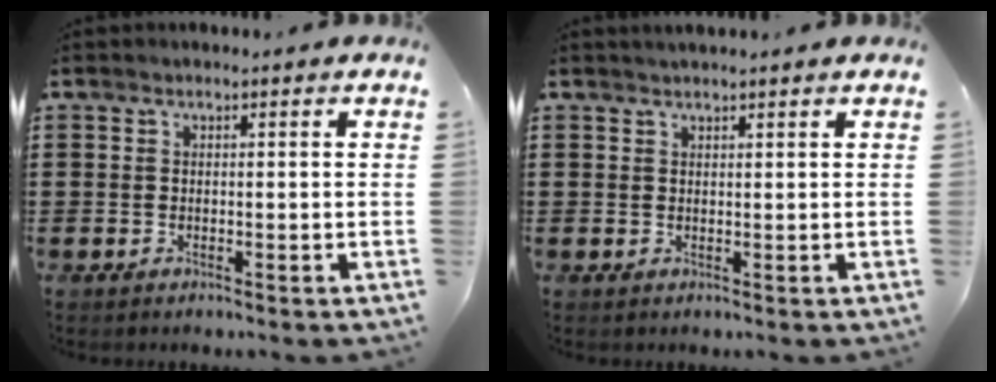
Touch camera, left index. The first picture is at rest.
{"total": 1.0, "force": [1.0, 0.2, 0.2], "torque": [-0.005, 0.000, 0.019]}